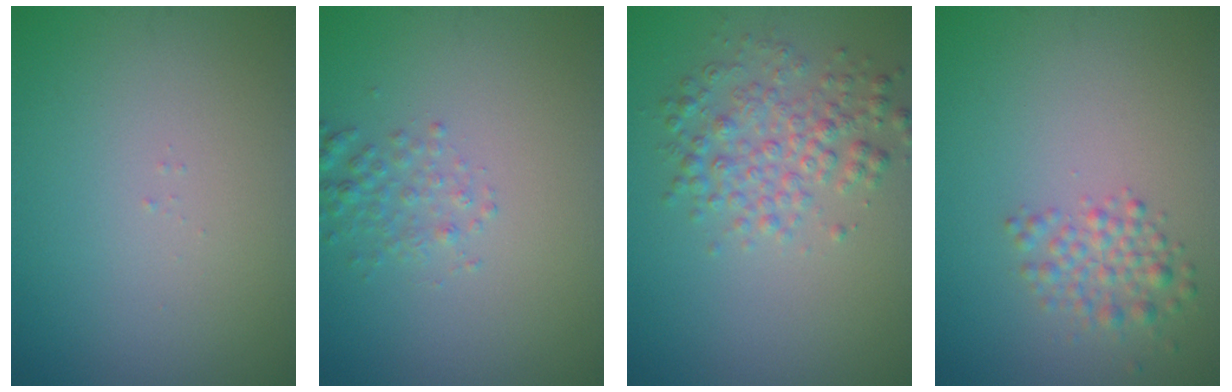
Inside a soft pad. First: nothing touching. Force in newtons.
{"total": 1.7, "press": 1.7, "slide": 0.1}
{"total": 3.5, "press": 3.5, "slide": 0.0}
{"total": 2.3, "press": 2.3, "slide": 0.1}